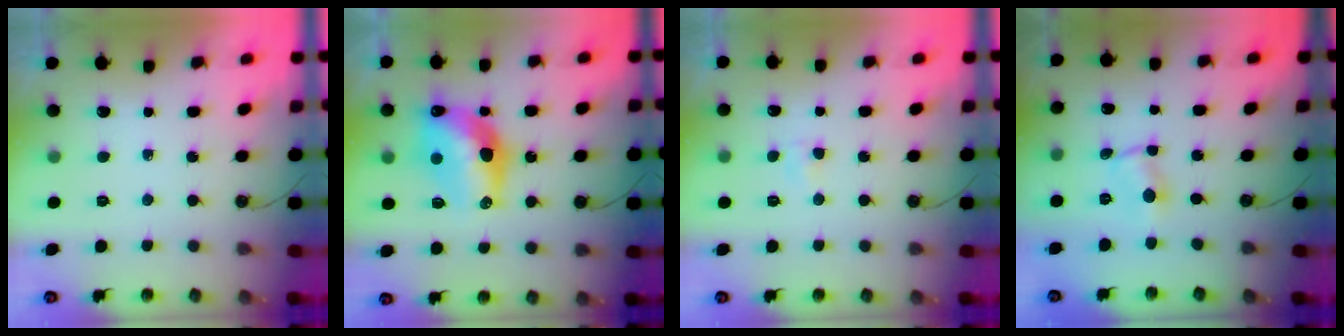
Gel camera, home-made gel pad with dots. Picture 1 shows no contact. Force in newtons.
{"total": 14.6, "press": 14.6, "slide": 1.3}
{"total": 2.5, "press": 2.5, "slide": 0.4}
{"total": 0.9, "press": 0.8, "slide": 0.2}